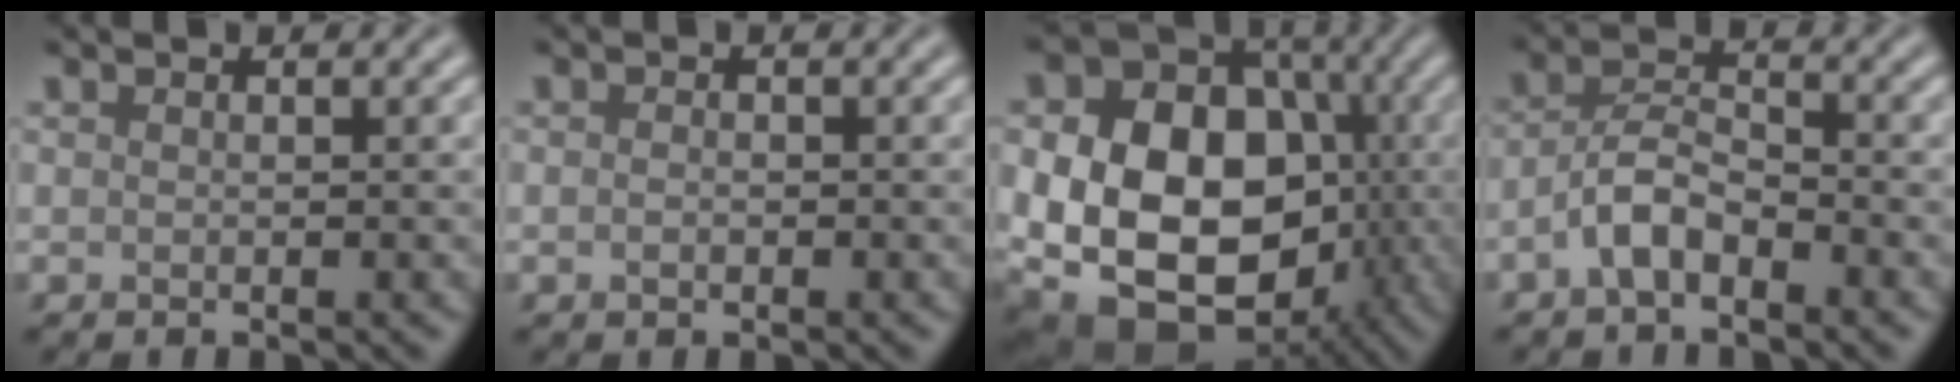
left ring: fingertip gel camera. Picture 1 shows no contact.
{"total": 0.7, "force": [-0.2, 0.5, 0.5], "torque": [-0.010, -0.001, -0.005]}
{"total": 17.4, "force": [-3.1, 13.2, 10.9], "torque": [-0.166, -0.017, -0.060]}
{"total": 3.4, "force": [-1.9, 1.5, 2.4], "torque": [-0.045, 0.012, -0.046]}